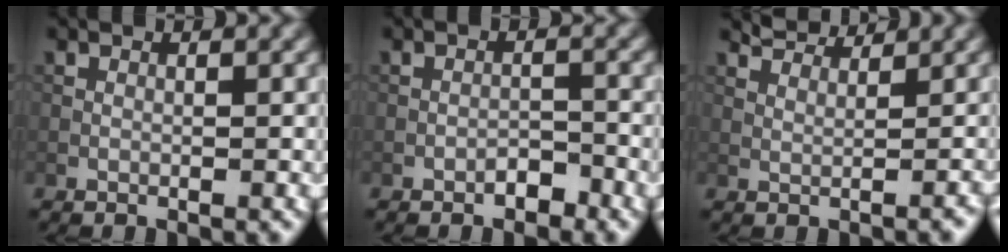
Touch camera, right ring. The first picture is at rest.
{"total": 1.5, "force": [-1.1, 0.6, 0.8], "torque": [-0.010, 0.005, -0.020]}
{"total": 3.0, "force": [2.7, 0.5, 1.2], "torque": [-0.029, 0.000, 0.043]}